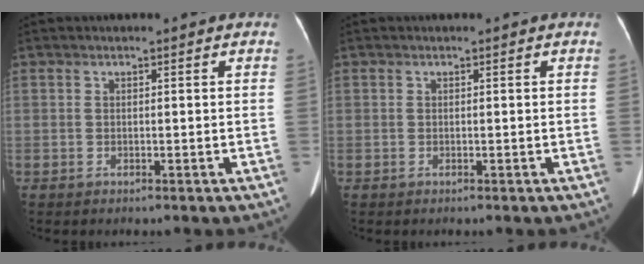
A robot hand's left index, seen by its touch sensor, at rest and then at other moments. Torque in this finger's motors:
{"motor_torque": [0.00, 0.00, 0.00, 0.00]}